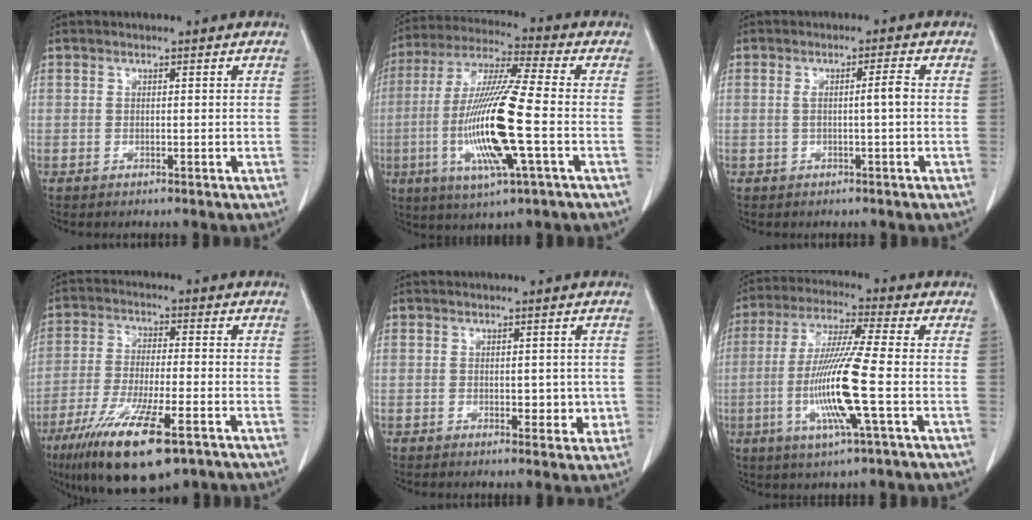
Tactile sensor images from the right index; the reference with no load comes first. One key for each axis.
{"total": 16.7, "fx": -3.5, "fy": 0.9, "fz": 16.3, "tx": -0.335, "ty": -0.013, "tz": -0.069}
{"total": 2.8, "fx": -0.1, "fy": -0.2, "fz": 2.8, "tx": -0.049, "ty": 0.005, "tz": 0.000}
{"total": 16.0, "fx": -9.7, "fy": 2.9, "fz": 12.3, "tx": -0.225, "ty": -0.039, "tz": -0.164}
{"total": 3.4, "fx": -0.3, "fy": 2.0, "fz": 2.7, "tx": -0.022, "ty": -0.002, "tz": 0.003}
{"total": 12.9, "fx": -2.9, "fy": -0.4, "fz": 12.6, "tx": -0.256, "ty": -0.015, "tz": -0.062}